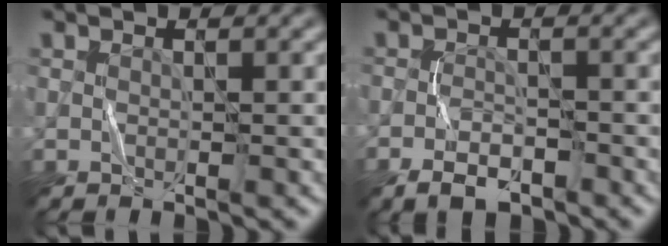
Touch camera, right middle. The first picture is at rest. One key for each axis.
{"total": 3.1, "fx": -2.2, "fy": 1.3, "fz": 1.7, "tx": -0.028, "ty": 0.000, "tz": -0.046}